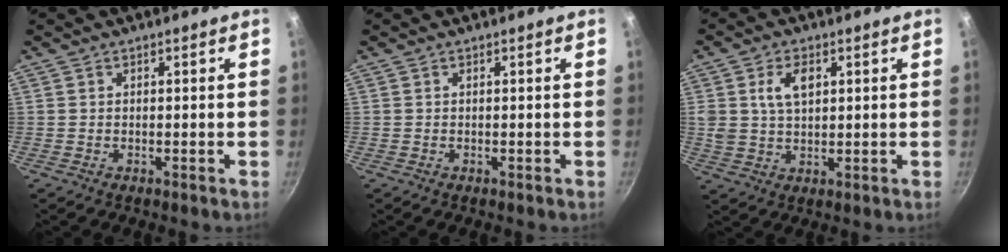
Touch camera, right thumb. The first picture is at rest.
{"total": 0.0}
{"total": 6.6, "force": [2.1, 4.2, 4.7], "torque": [-0.076, -0.007, 0.040]}